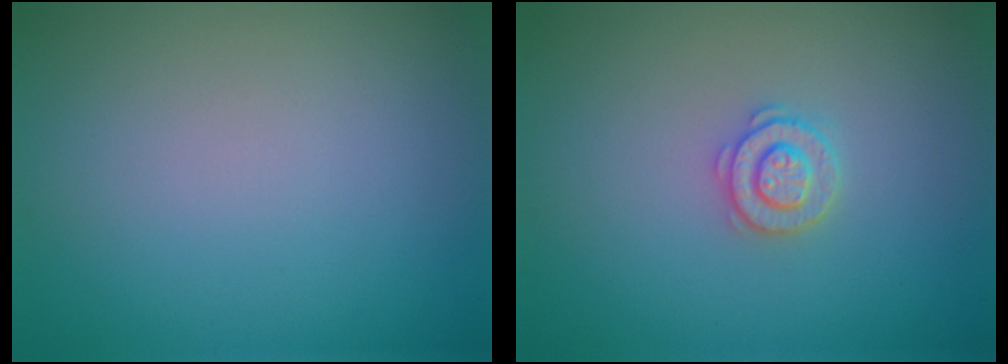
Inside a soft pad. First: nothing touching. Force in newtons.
{"total": 2.2, "press": 2.2, "slide": 0.3}